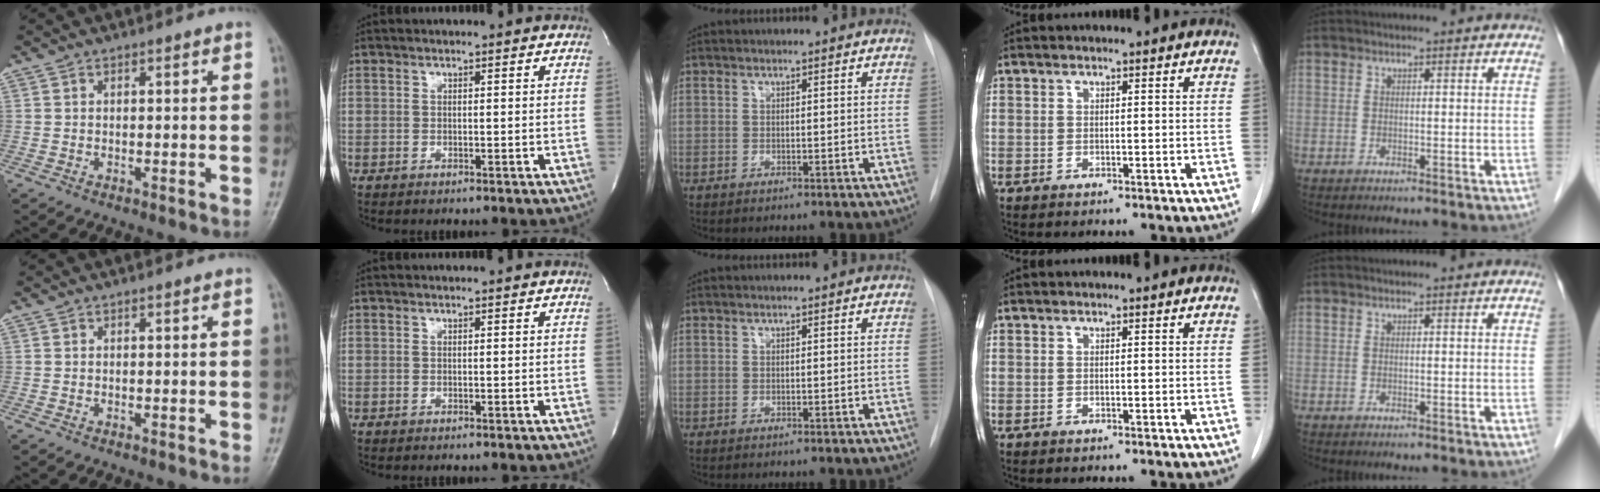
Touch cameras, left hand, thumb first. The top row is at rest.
{}